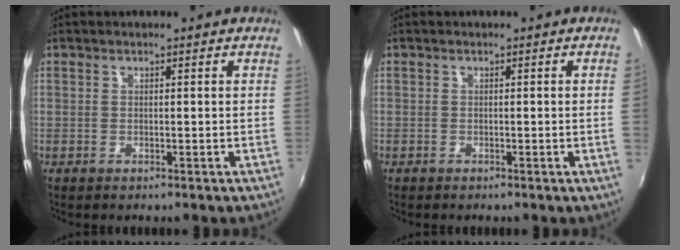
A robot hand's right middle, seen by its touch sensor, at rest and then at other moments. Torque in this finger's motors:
{"motor_torque": [0.51, -0.41, -0.91, -0.21]}